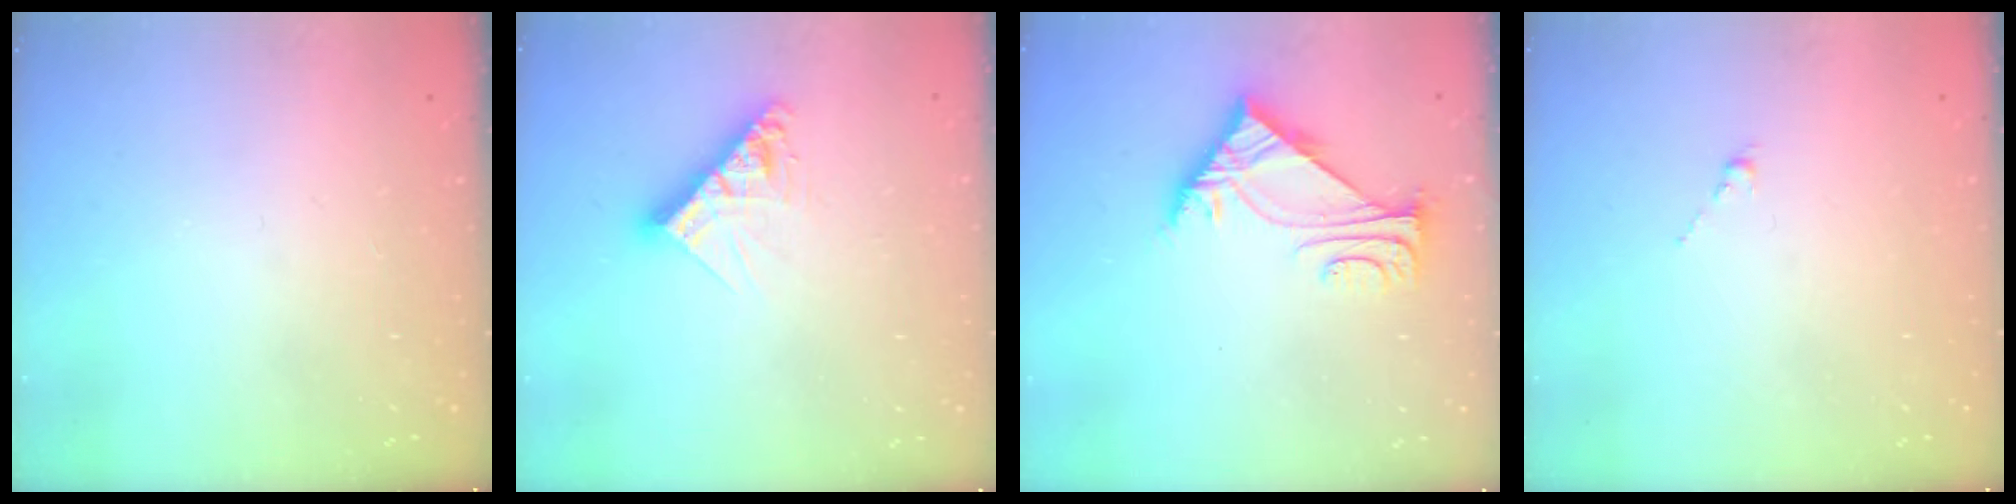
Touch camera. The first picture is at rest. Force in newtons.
{"total": 9.7, "press": 9.7, "slide": 0.8}
{"total": 6.0, "press": 6.0, "slide": 0.5}
{"total": 0.0}